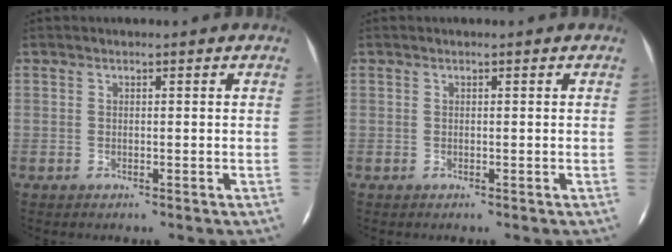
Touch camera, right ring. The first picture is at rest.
{"total": 0.0}